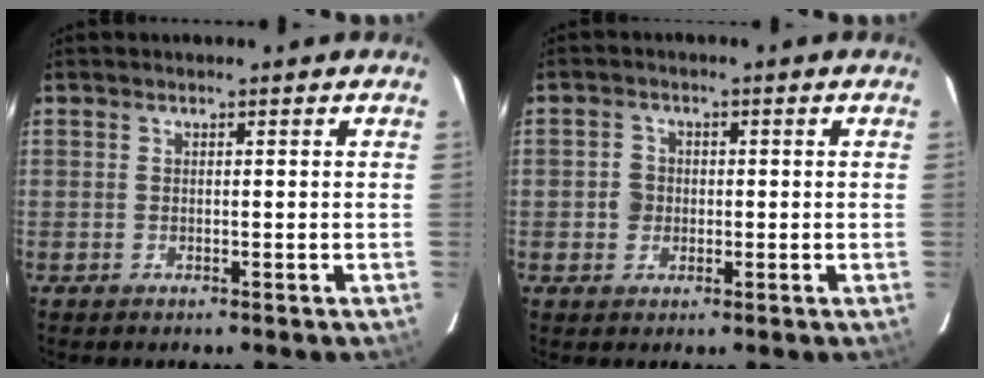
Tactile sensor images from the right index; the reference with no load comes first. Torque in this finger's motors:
{"motor_torque": [0.28, 0.07, 0.14, 0.02]}